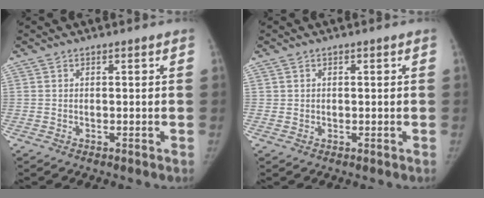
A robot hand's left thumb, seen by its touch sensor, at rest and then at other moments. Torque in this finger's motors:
{"motor_torque": [0.04, -0.32, 0.04, -0.05, -0.05]}